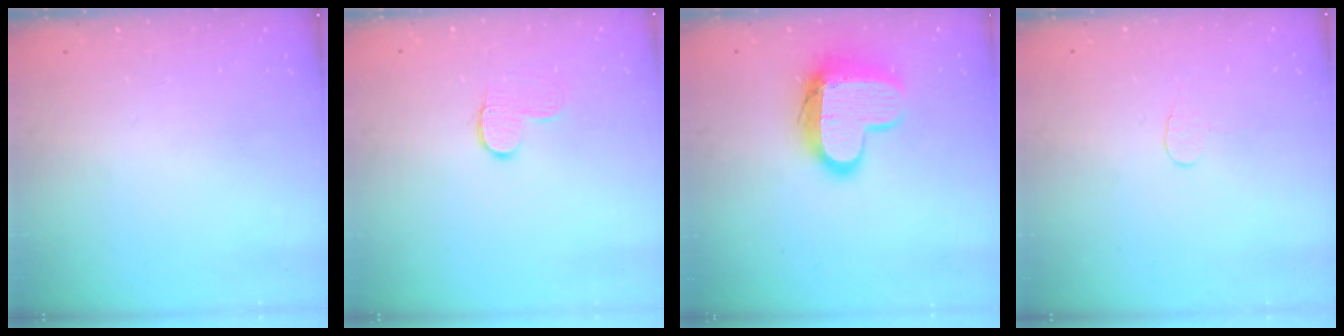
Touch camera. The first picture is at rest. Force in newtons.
{"total": 6.6, "press": 6.6, "slide": 0.6}
{"total": 14.1, "press": 14.1, "slide": 1.1}
{"total": 3.9, "press": 3.9, "slide": 0.3}